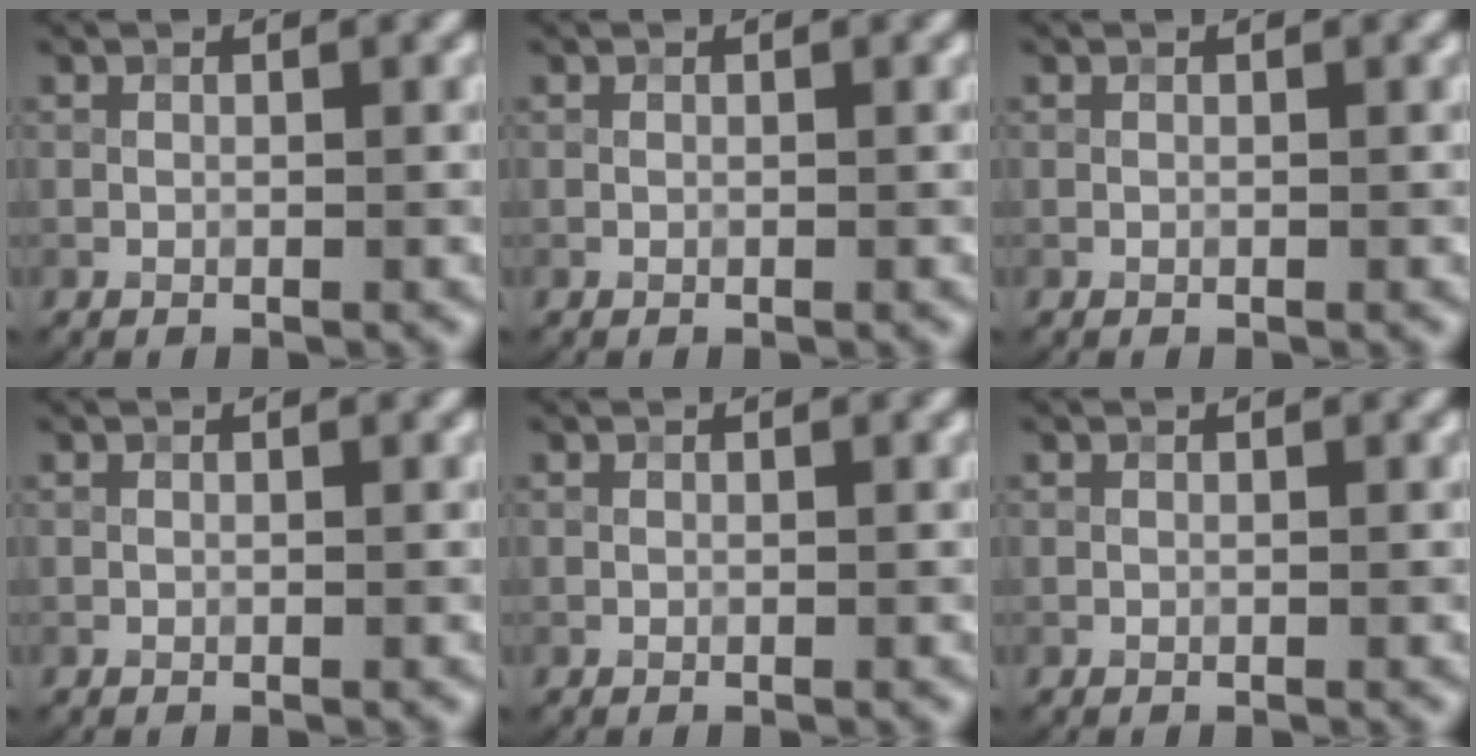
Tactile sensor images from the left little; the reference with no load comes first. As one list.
[{"total": 0.0}, {"total": 0.0}, {"total": 0.0}, {"total": 0.0}, {"total": 0.0}]